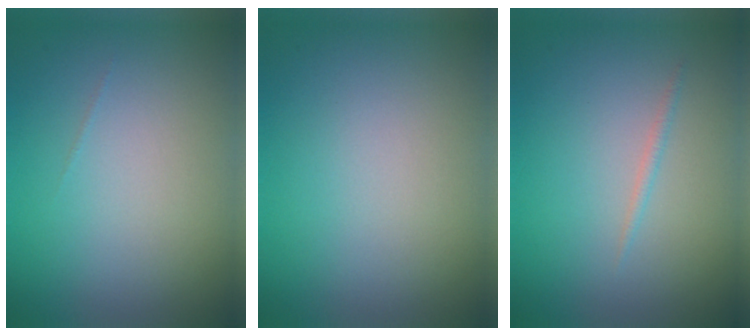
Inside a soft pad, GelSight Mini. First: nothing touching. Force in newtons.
{"total": 0.0}
{"total": 0.6, "press": 0.6, "slide": 0.0}